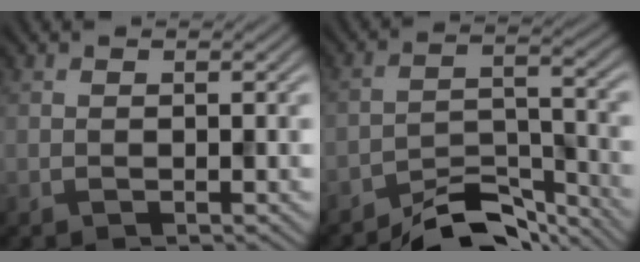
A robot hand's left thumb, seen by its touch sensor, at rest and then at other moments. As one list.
[{"total": 7.4, "force": [-6.7, 1.8, 2.5], "torque": [-0.038, 0.004, -0.123]}]